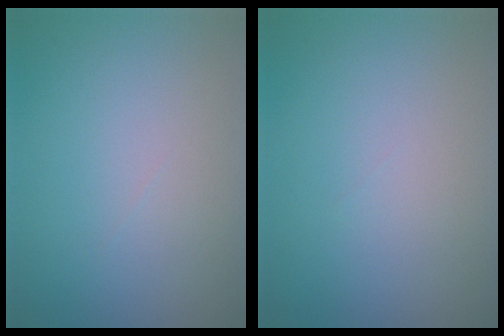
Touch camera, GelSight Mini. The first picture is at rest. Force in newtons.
{"total": 0.0}